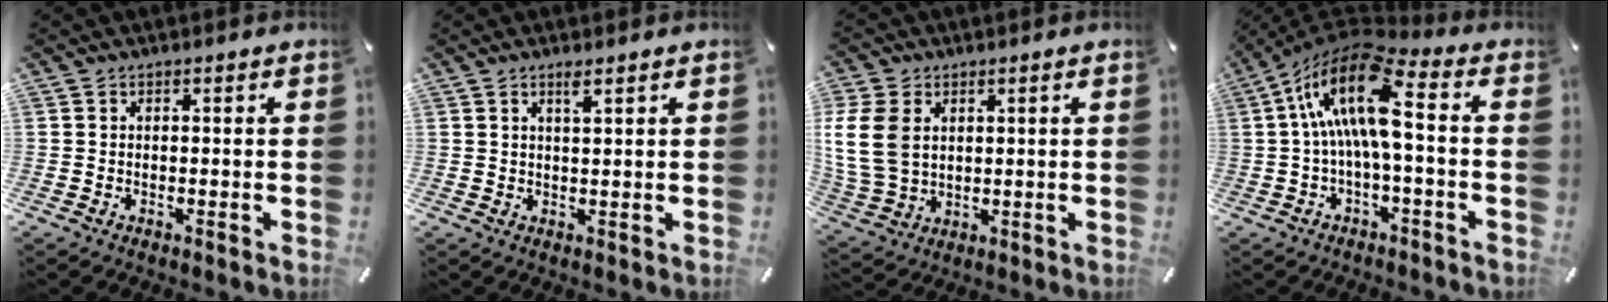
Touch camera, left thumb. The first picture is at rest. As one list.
[{"total": 2.1, "force": [1.6, 0.2, 1.4], "torque": [-0.030, 0.000, 0.027]}, {"total": 11.3, "force": [2.3, 8.7, 6.9], "torque": [-0.180, 0.008, 0.044]}, {"total": 17.6, "force": [2.0, 7.2, 16.0], "torque": [-0.312, -0.001, 0.033]}]